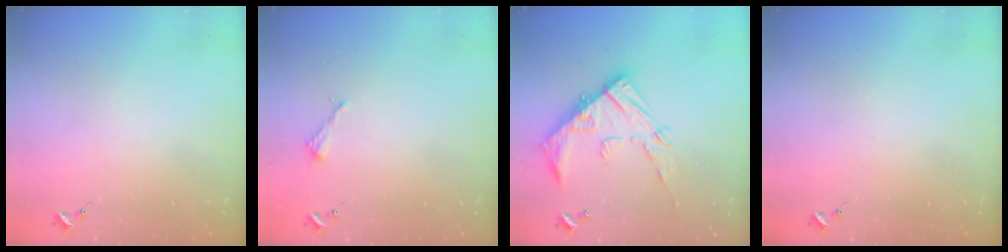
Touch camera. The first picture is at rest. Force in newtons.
{"total": 2.6, "press": 2.6, "slide": 0.3}
{"total": 17.3, "press": 17.3, "slide": 1.4}
{"total": 0.0}